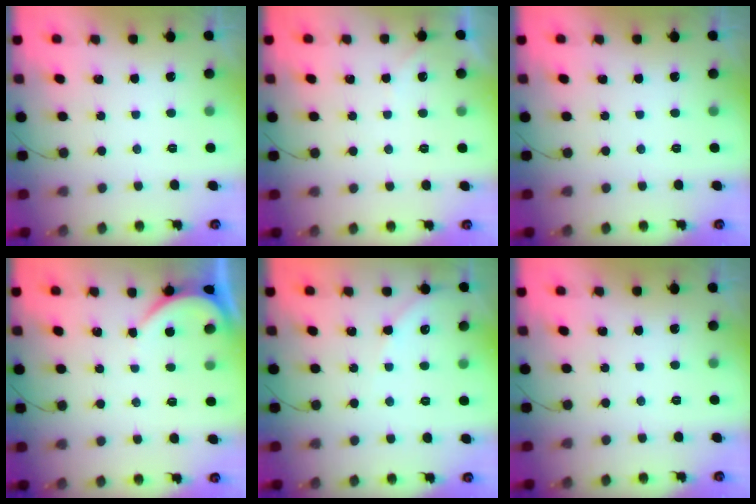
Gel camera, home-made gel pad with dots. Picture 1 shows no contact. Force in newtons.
{"total": 2.5, "press": 2.4, "slide": 0.3}
{"total": 0.0}
{"total": 2.4, "press": 2.4, "slide": 0.2}
{"total": 3.0, "press": 3.0, "slide": 0.6}
{"total": 0.0}